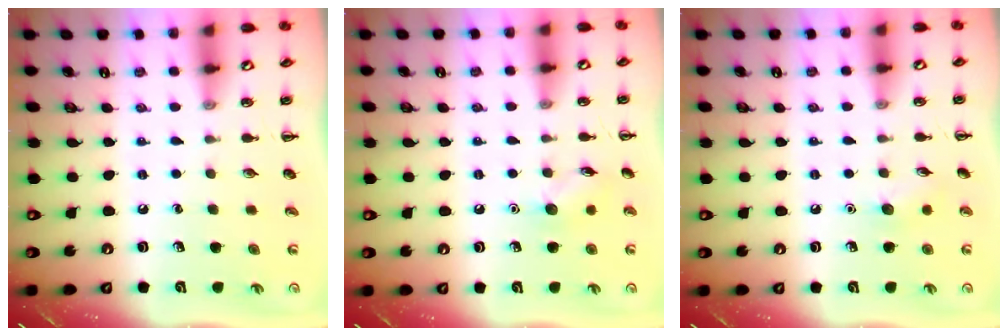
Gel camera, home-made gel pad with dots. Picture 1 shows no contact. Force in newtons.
{"total": 6.5, "press": 6.3, "slide": 1.5}
{"total": 6.4, "press": 6.2, "slide": 1.6}